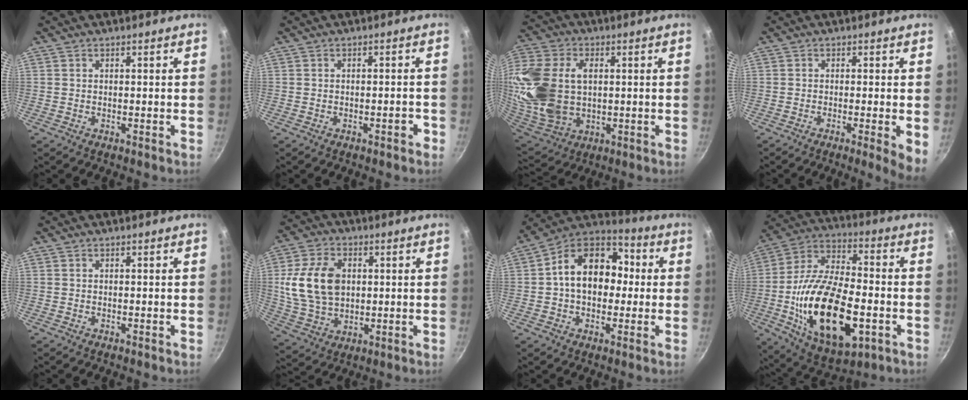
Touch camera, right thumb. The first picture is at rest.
{"total": 1.7, "force": [-1.0, 0.7, 1.2], "torque": [-0.011, 0.015, -0.008]}
{"total": 23.5, "force": [2.6, 16.2, 16.8], "torque": [-0.373, 0.002, 0.058]}
{"total": 4.5, "force": [-1.0, 0.5, 4.4], "torque": [-0.050, -0.004, -0.013]}
{"total": 0.0}
{"total": 14.6, "force": [2.0, 10.2, 10.2], "torque": [-0.180, -0.001, 0.045]}
{"total": 16.6, "force": [1.0, 12.0, 11.3], "torque": [-0.139, 0.040, -0.003]}
{"total": 24.3, "force": [-6.0, 12.8, 19.8], "torque": [-0.331, 0.020, -0.089]}